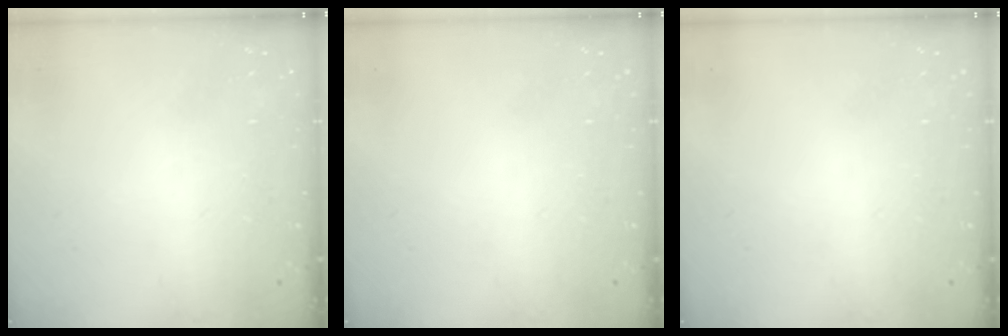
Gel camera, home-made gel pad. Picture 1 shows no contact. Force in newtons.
{"total": 0.0}
{"total": 0.0}